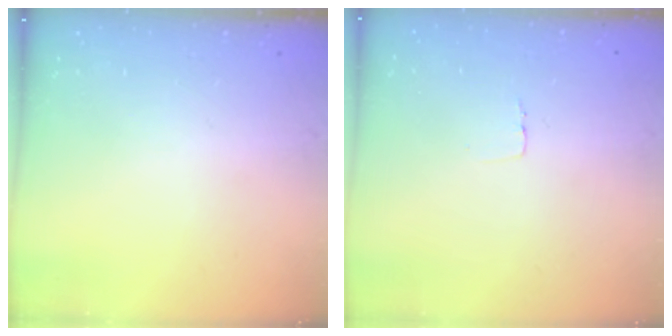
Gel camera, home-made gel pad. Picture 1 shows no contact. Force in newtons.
{"total": 2.6, "press": 2.6, "slide": 0.1}